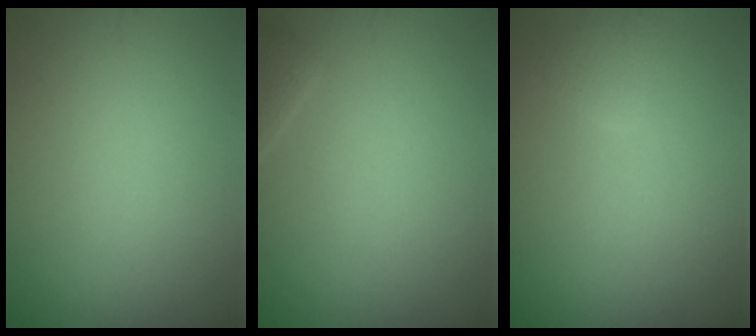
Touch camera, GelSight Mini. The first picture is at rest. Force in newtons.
{"total": 0.9, "press": 0.9, "slide": 0.1}
{"total": 1.2, "press": 1.2, "slide": 0.1}